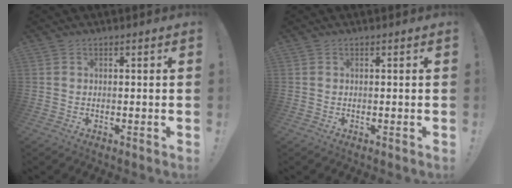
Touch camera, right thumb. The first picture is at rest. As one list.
[{"total": 0.0}]